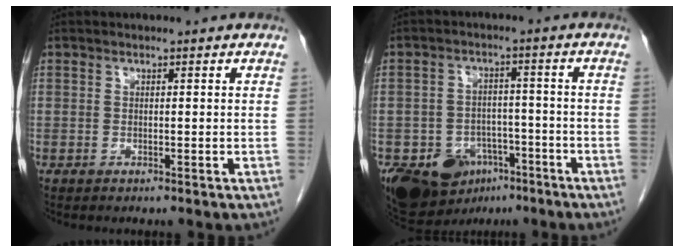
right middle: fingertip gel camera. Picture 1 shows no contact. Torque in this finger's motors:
{"motor_torque": [0.34, -0.19, 0.05, 0.03]}